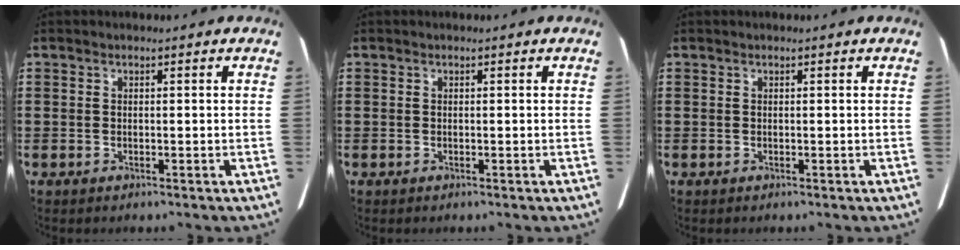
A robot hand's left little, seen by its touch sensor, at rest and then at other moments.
{"total": 0.0}
{"total": 0.0}